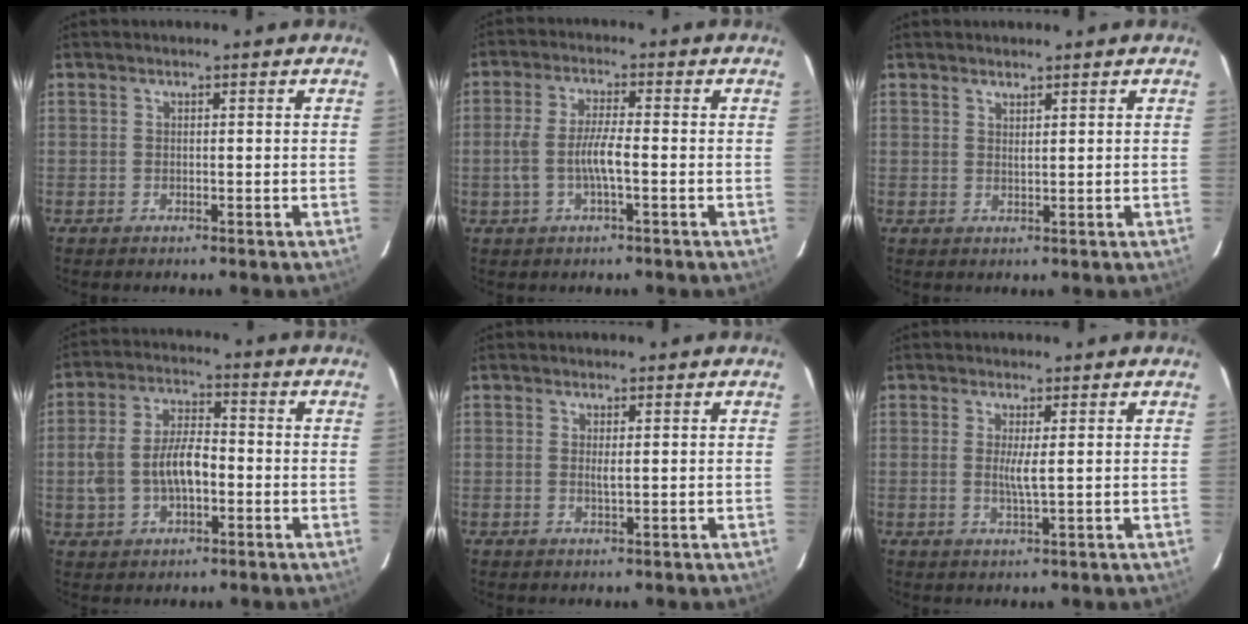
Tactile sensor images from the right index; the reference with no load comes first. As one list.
[{"total": 6.2, "force": [-1.5, 1.1, 5.9], "torque": [-0.122, 0.002, -0.027]}, {"total": 1.3, "force": [1.2, 0.2, 0.6], "torque": [-0.011, -0.001, 0.019]}, {"total": 10.3, "force": [-1.9, 5.7, 8.3], "torque": [-0.174, 0.014, -0.028]}, {"total": 1.3, "force": [0.2, 0.1, 1.3], "torque": [-0.024, -0.002, 0.002]}, {"total": 2.8, "force": [0.3, -0.1, 2.8], "torque": [-0.052, -0.006, 0.004]}]